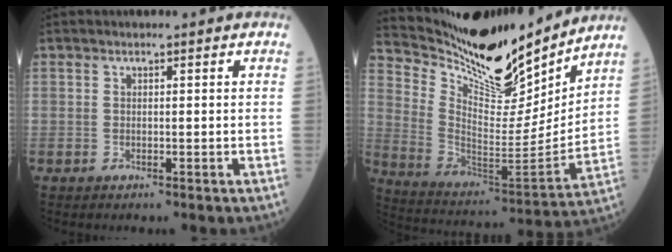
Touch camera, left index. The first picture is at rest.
{"total": 18.7, "force": [17.1, 3.3, 6.8], "torque": [-0.138, -0.038, 0.290]}